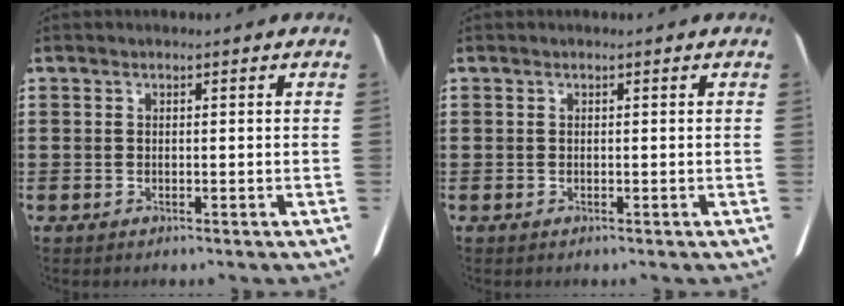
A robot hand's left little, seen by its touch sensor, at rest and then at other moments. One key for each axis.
{"total": 0.0}